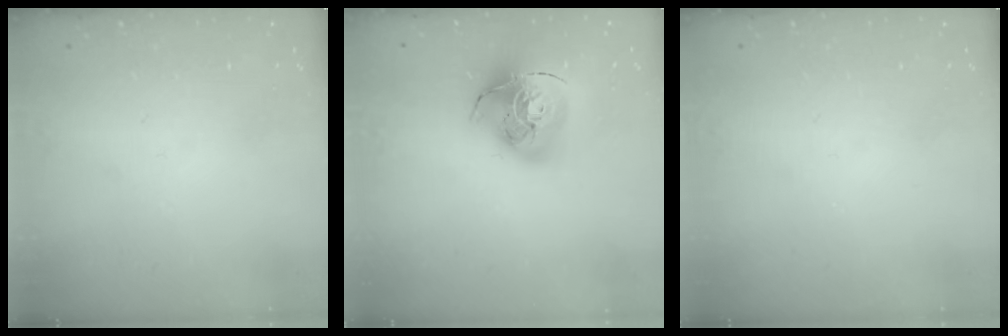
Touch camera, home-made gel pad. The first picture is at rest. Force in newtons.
{"total": 18.7, "press": 18.6, "slide": 2.1}
{"total": 0.0}